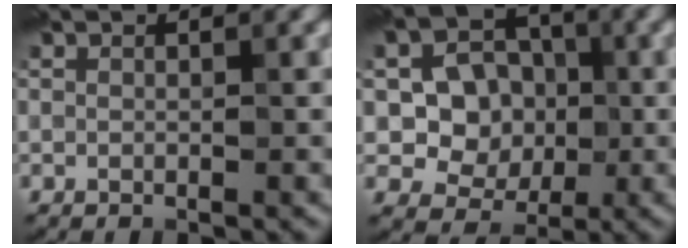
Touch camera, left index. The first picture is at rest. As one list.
[{"total": 5.5, "force": [-0.2, 4.7, 2.9], "torque": [-0.034, 0.005, -0.013]}]